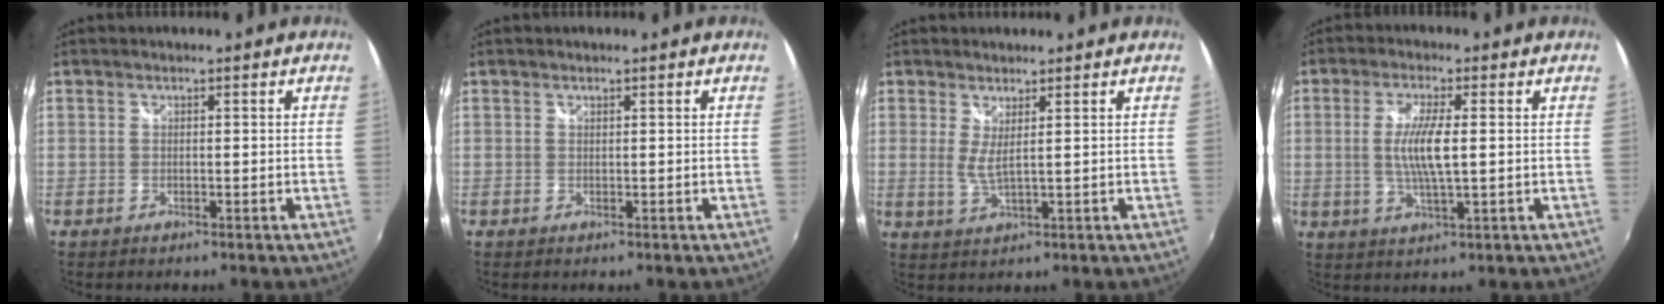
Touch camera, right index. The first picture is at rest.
{"total": 0.0}
{"total": 2.7, "force": [1.0, 0.1, 2.5], "torque": [-0.048, -0.010, 0.016]}
{"total": 6.9, "force": [0.3, 1.1, 6.8], "torque": [-0.132, -0.004, 0.005]}